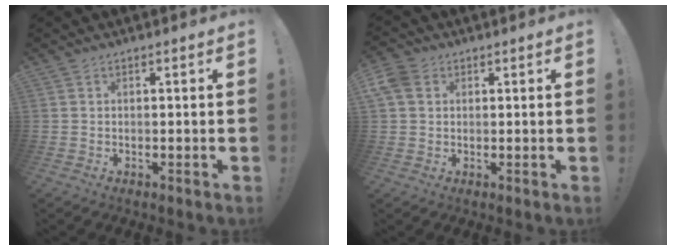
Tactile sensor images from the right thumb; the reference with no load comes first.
{"total": 6.7, "force": [2.3, 5.3, 3.5], "torque": [-0.062, 0.002, 0.047]}